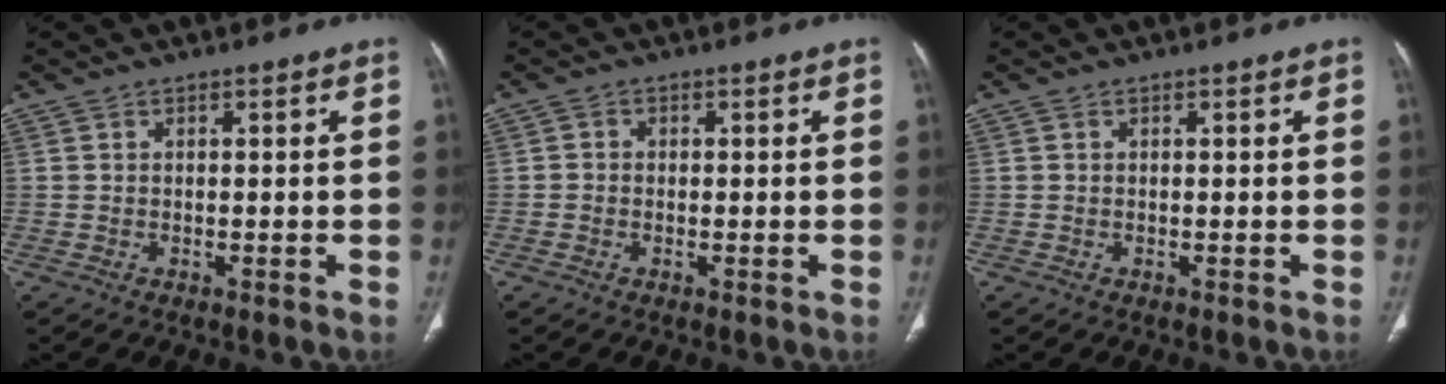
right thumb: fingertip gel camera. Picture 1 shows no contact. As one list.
[{"total": 1.0, "force": [-0.2, 1.0, 0.3], "torque": [0.002, 0.003, -0.008]}, {"total": 0.0}]